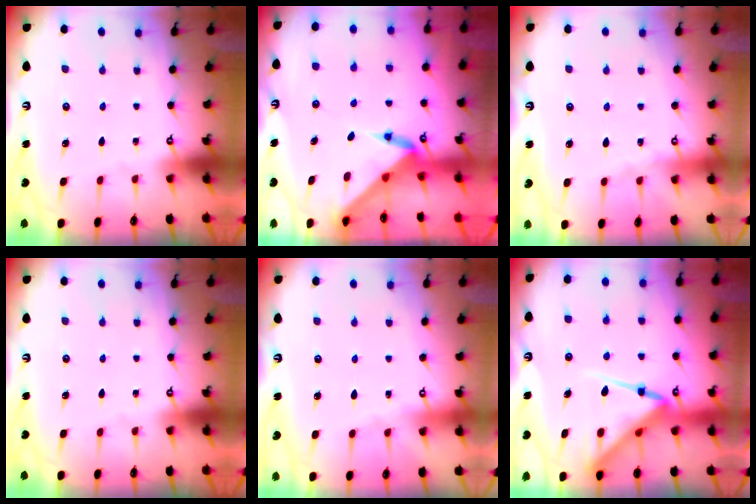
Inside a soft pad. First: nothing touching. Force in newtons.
{"total": 3.8, "press": 3.8, "slide": 0.2}
{"total": 3.3, "press": 3.2, "slide": 0.5}
{"total": 0.0}
{"total": 2.2, "press": 2.1, "slide": 0.5}
{"total": 13.6, "press": 13.5, "slide": 1.2}